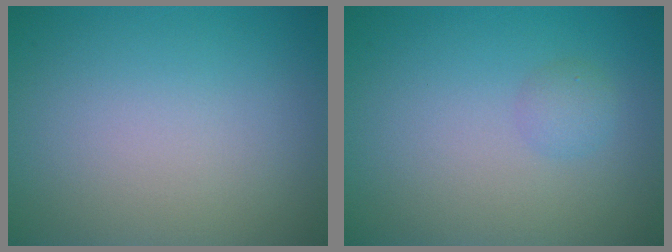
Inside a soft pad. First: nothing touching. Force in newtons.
{"total": 1.2, "press": 1.2, "slide": 0.0}